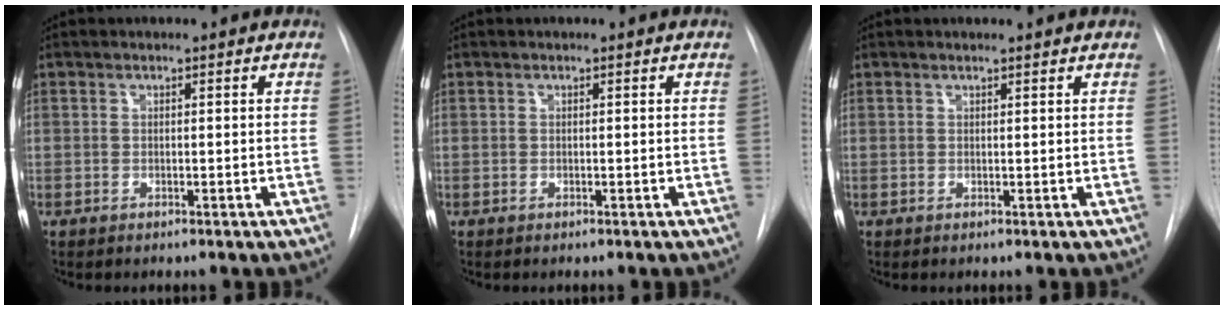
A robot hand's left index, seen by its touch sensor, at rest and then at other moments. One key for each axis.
{"total": 0.0}
{"total": 1.6, "fx": 1.5, "fy": -0.2, "fz": 0.3, "tx": -0.009, "ty": 0.005, "tz": 0.021}